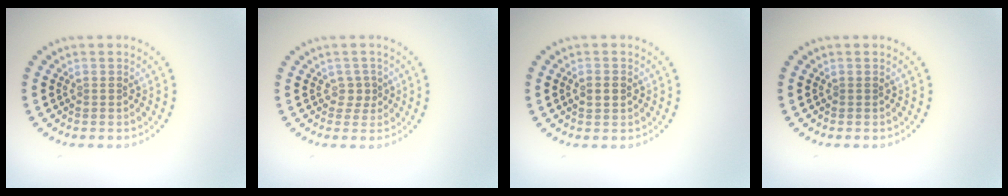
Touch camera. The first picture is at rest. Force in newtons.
{"total": 1.2, "press": 0.9, "slide": 0.7}
{"total": 1.4, "press": 1.4, "slide": 0.0}
{"total": 0.0}